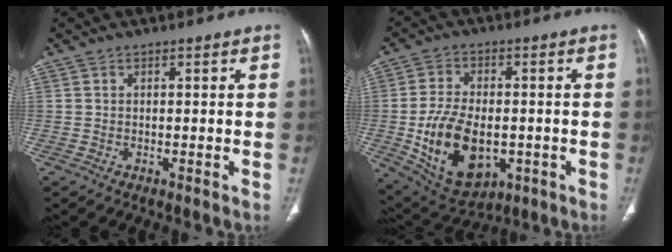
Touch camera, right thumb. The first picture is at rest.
{"total": 15.8, "force": [-3.1, 9.8, 12.1], "torque": [-0.196, 0.001, -0.032]}